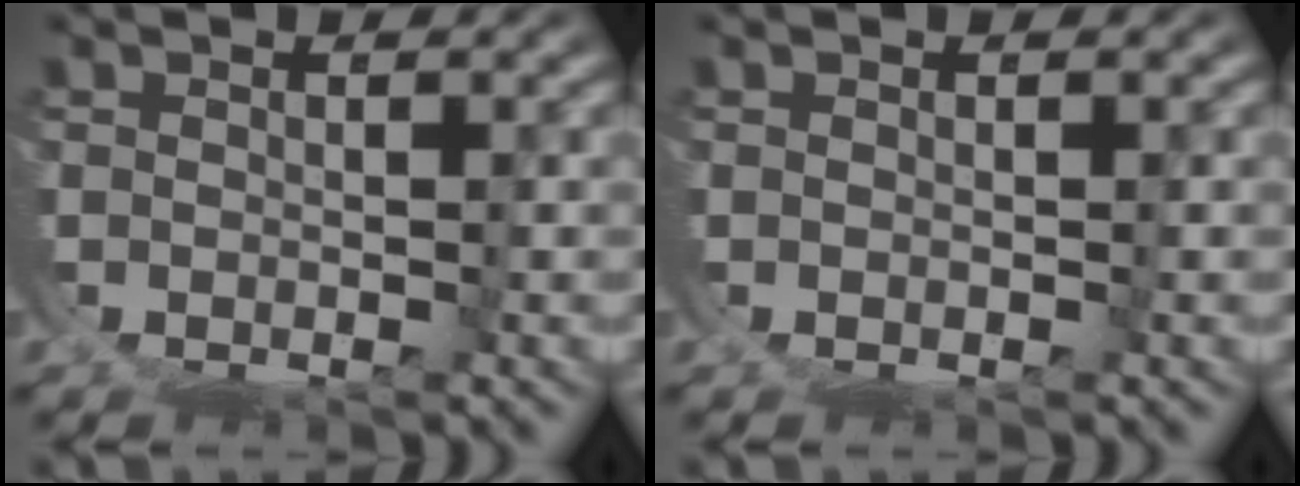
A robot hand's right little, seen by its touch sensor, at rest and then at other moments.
{"total": 0.0}